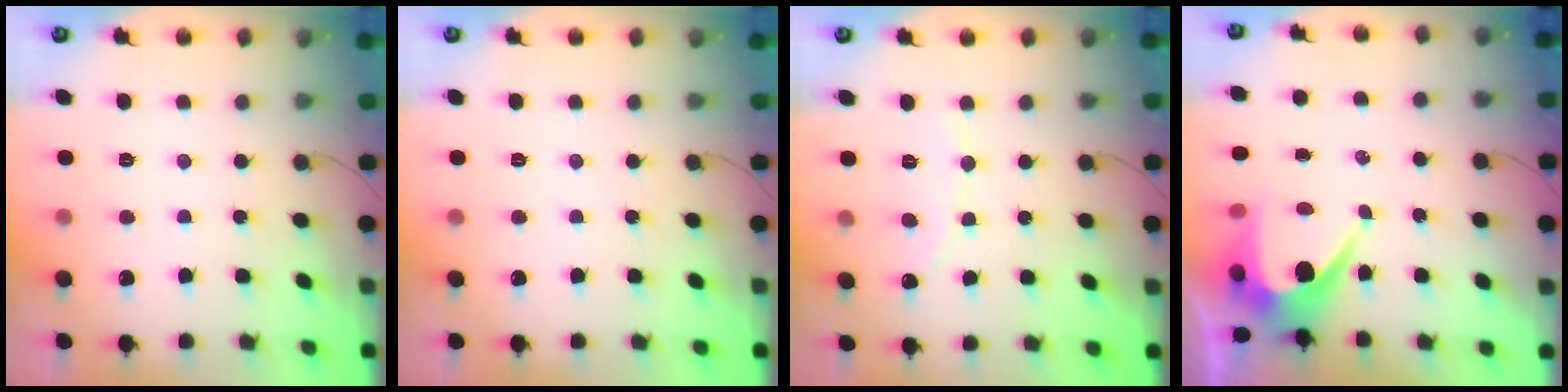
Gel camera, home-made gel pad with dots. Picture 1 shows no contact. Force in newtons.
{"total": 0.0}
{"total": 1.9, "press": 1.8, "slide": 0.2}
{"total": 7.0, "press": 7.0, "slide": 0.8}